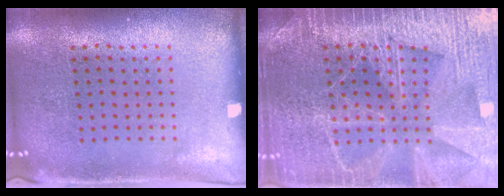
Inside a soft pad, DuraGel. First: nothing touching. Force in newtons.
{"total": 6.6, "press": 6.5, "slide": 0.9}